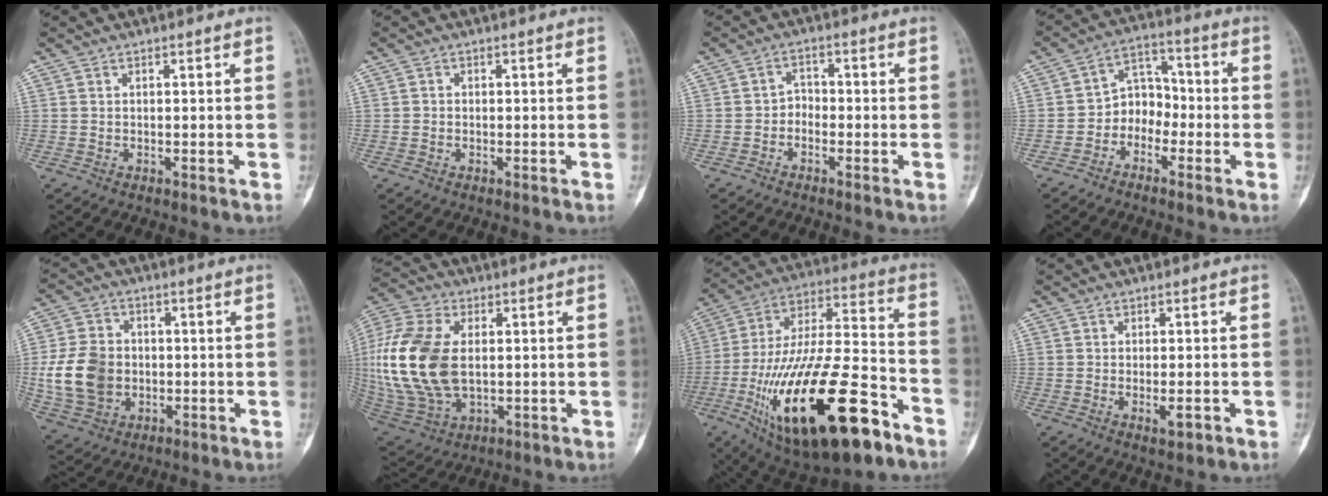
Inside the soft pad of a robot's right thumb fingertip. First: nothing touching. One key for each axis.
{"total": 0.7, "fx": -0.1, "fy": 0.7, "fz": 0.2, "tx": -0.001, "ty": 0.003, "tz": -0.004}
{"total": 2.5, "fx": -1.4, "fy": 1.9, "fz": 1.0, "tx": 0.005, "ty": 0.018, "tz": -0.034}
{"total": 6.9, "fx": -2.7, "fy": 5.5, "fz": 3.2, "tx": -0.017, "ty": 0.043, "tz": -0.062}
{"total": 12.9, "fx": -1.0, "fy": 10.4, "fz": 7.7, "tx": -0.134, "ty": 0.008, "tz": -0.012}
{"total": 22.4, "fx": 1.2, "fy": 13.7, "fz": 17.6, "tx": -0.397, "ty": -0.010, "tz": 0.032}
{"total": 32.5, "fx": -14.4, "fy": 12.0, "fz": 26.6, "tx": -0.508, "ty": 0.049, "tz": -0.229}
{"total": 2.9, "fx": -1.0, "fy": 1.1, "fz": 2.5, "tx": -0.042, "ty": -0.001, "tz": -0.010}